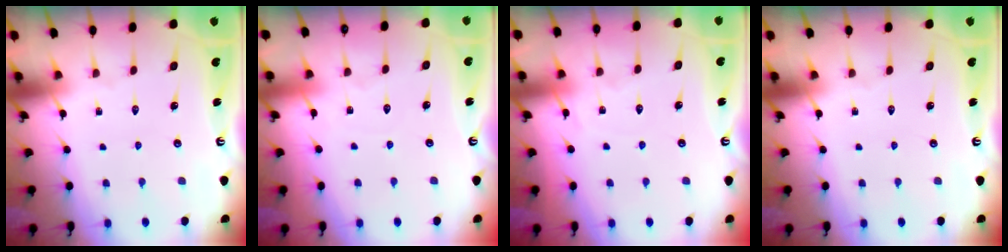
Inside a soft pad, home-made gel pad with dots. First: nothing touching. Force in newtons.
{"total": 3.9, "press": 3.9, "slide": 0.4}
{"total": 6.4, "press": 6.4, "slide": 0.8}
{"total": 0.0}